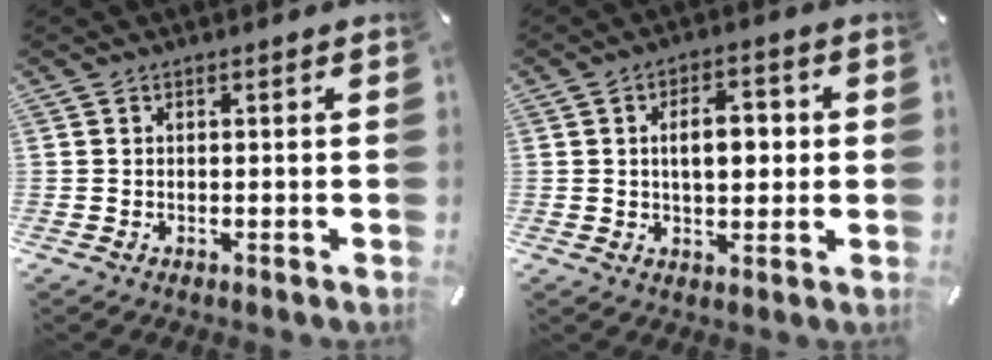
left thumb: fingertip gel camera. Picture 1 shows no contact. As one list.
[{"total": 7.9, "force": [0.8, 4.6, 6.4], "torque": [-0.095, 0.005, 0.006]}]